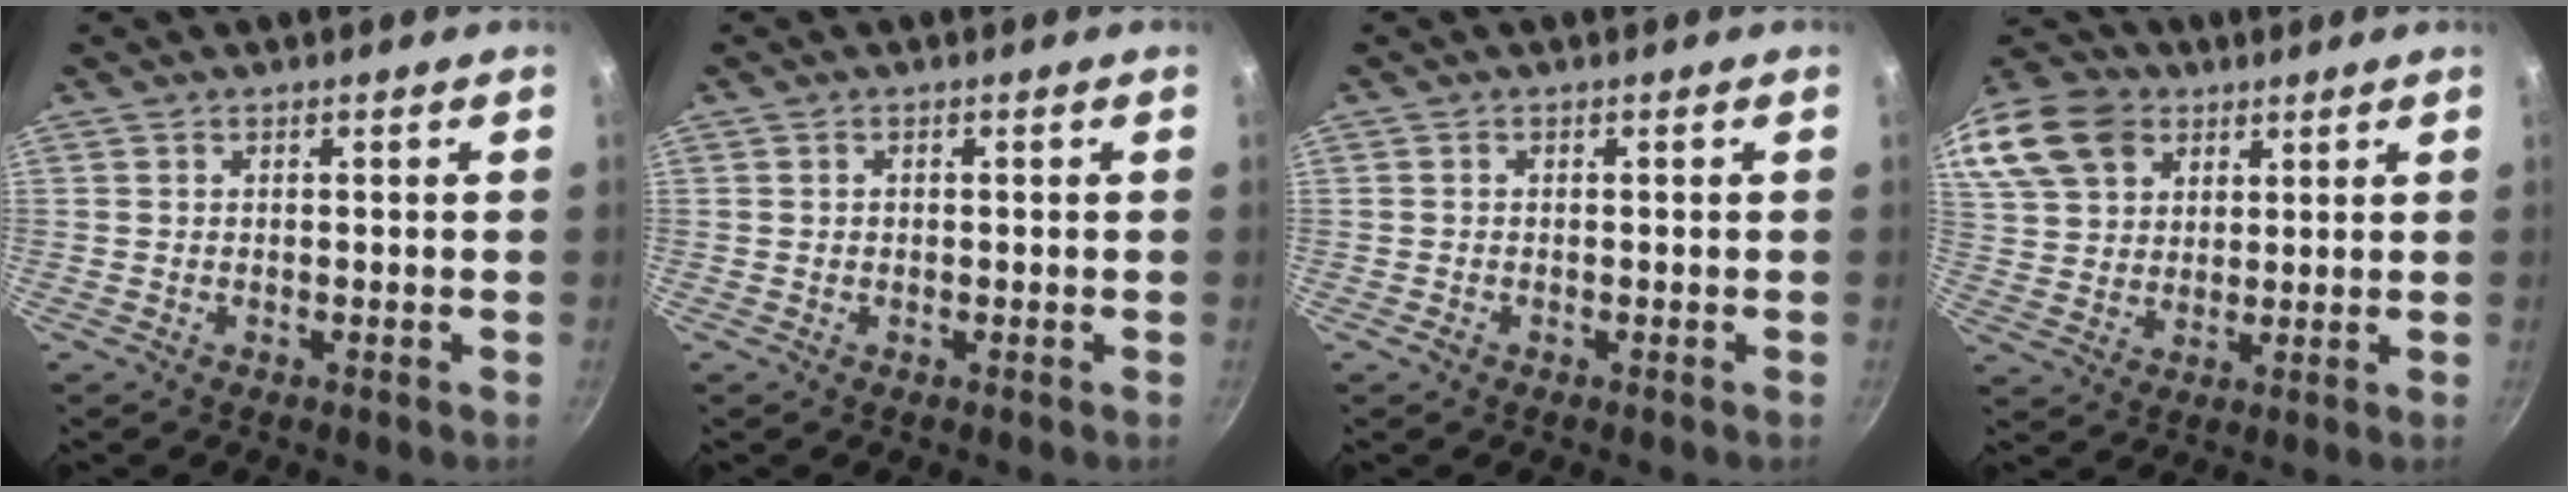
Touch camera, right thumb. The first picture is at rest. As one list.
[{"total": 0.5, "force": [0.0, 0.5, 0.2], "torque": [-0.003, 0.003, 0.001]}, {"total": 0.8, "force": [-0.6, 0.5, 0.3], "torque": [-0.004, 0.000, -0.010]}, {"total": 22.5, "force": [11.4, 16.3, 10.5], "torque": [-0.251, 0.030, 0.214]}]